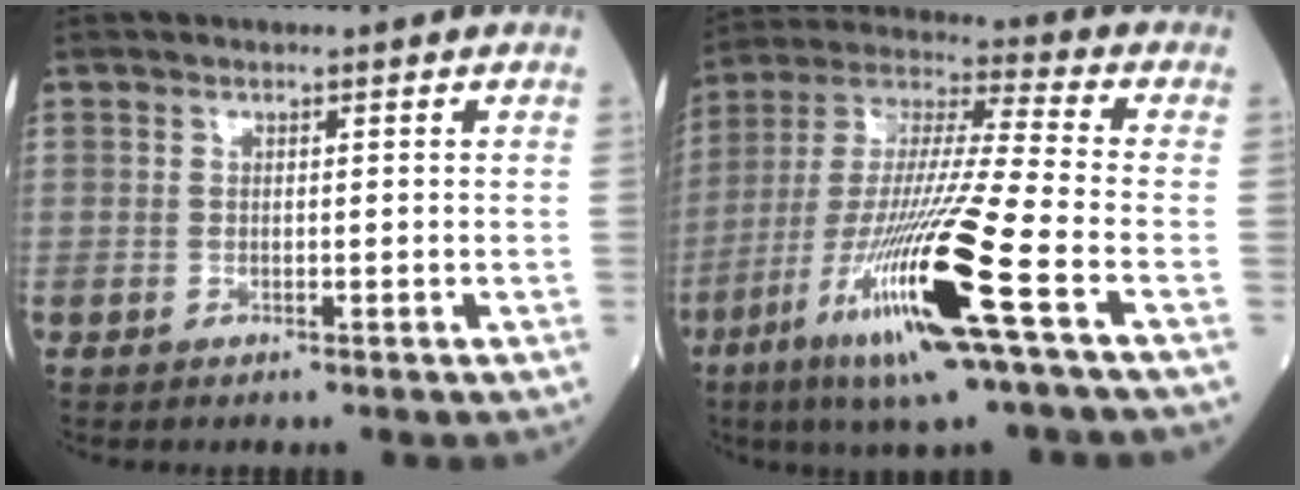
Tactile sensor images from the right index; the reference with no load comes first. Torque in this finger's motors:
{"motor_torque": [1.87, -0.27, 1.05, 0.21]}